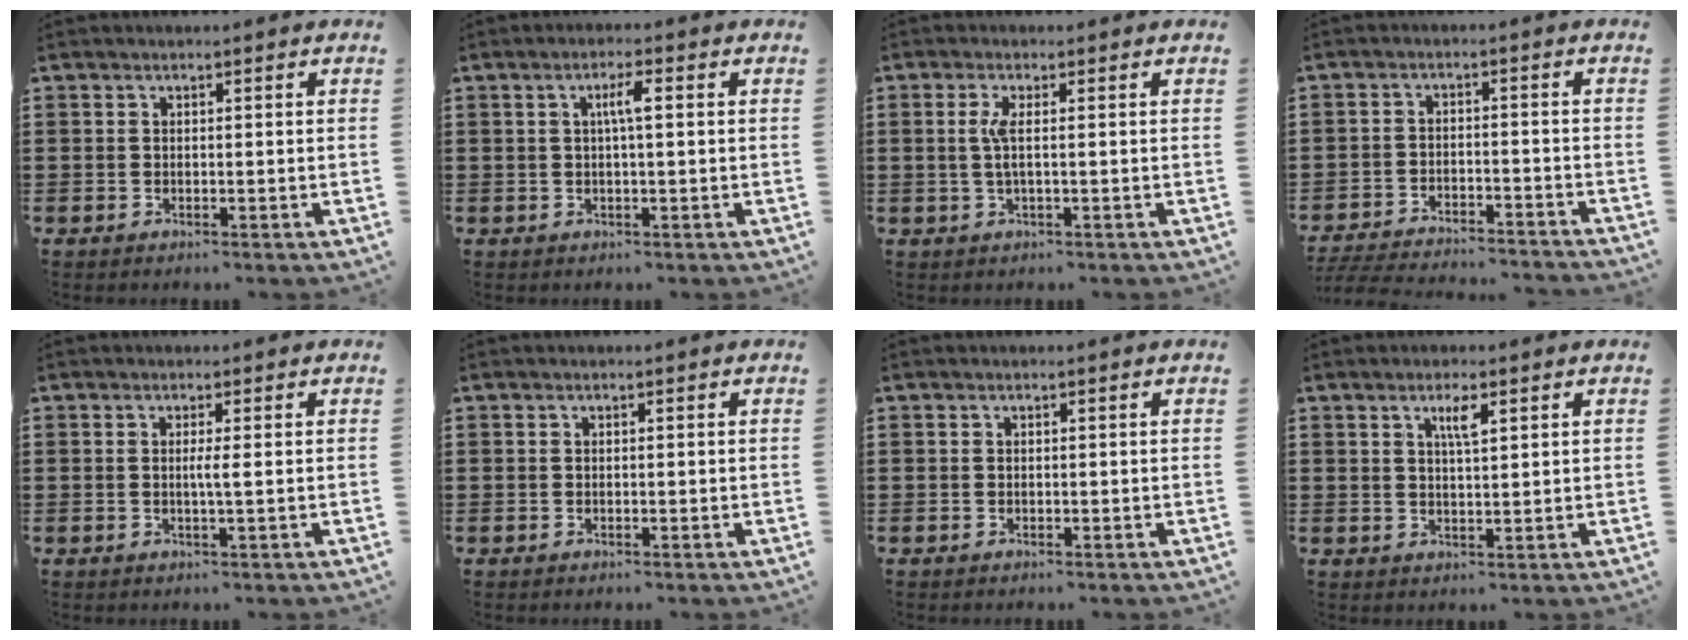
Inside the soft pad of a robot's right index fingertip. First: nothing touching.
{"total": 3.1, "force": [0.4, 0.4, 3.0], "torque": [-0.058, 0.003, 0.003]}
{"total": 2.9, "force": [0.1, 0.2, 2.9], "torque": [-0.072, -0.009, -0.006]}
{"total": 4.7, "force": [-4.6, 0.0, 0.7], "torque": [-0.026, -0.005, -0.098]}
{"total": 1.6, "force": [0.0, -0.3, 1.6], "torque": [-0.031, -0.005, -0.003]}
{"total": 0.0}
{"total": 0.0}
{"total": 3.0, "force": [1.5, 0.6, 2.6], "torque": [-0.046, 0.002, 0.022]}